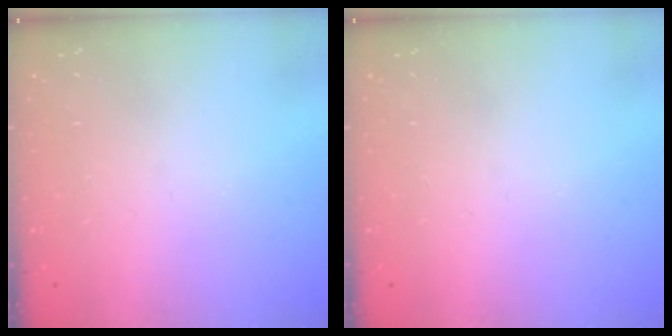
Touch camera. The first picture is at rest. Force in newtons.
{"total": 0.0}